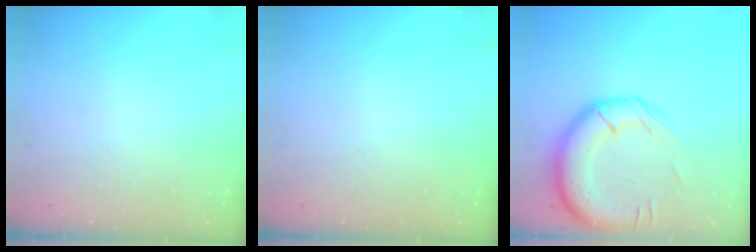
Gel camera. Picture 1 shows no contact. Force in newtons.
{"total": 0.0}
{"total": 18.4, "press": 18.0, "slide": 3.7}